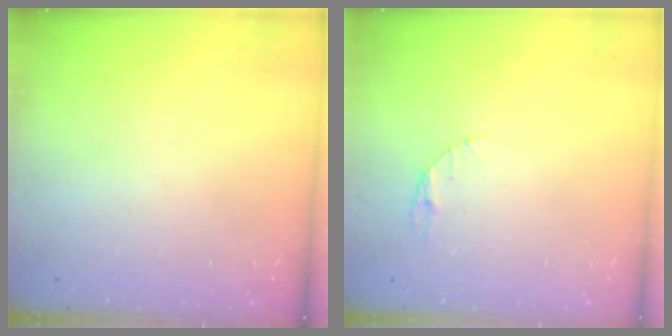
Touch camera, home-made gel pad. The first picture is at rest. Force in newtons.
{"total": 2.9, "press": 2.9, "slide": 0.4}